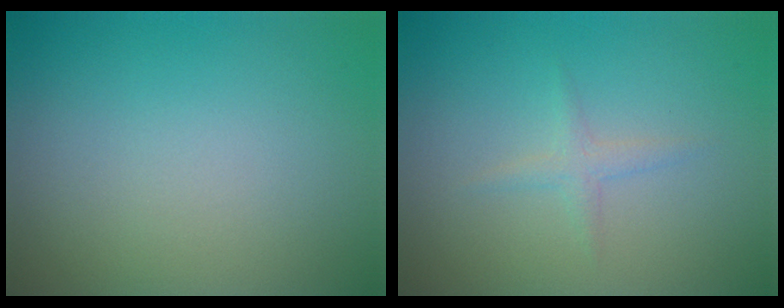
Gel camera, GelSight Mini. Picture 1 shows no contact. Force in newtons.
{"total": 1.1, "press": 1.1, "slide": 0.0}